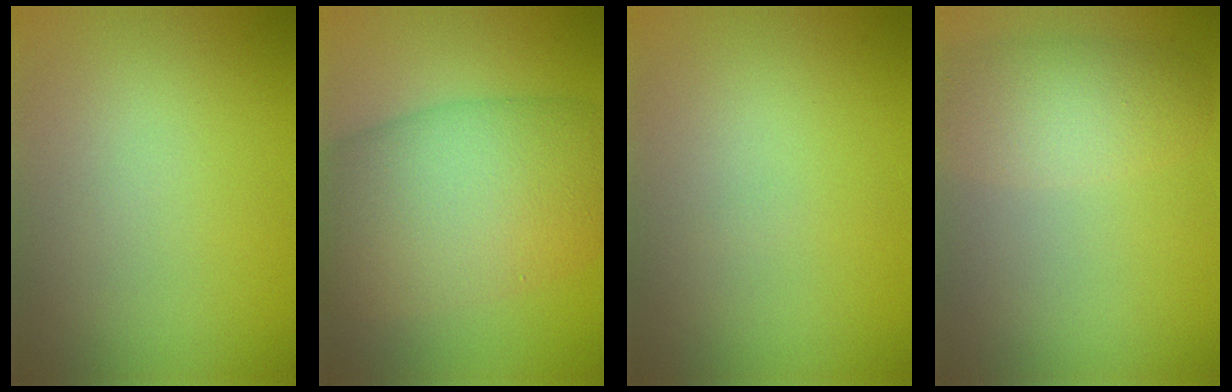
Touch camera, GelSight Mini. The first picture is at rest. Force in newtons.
{"total": 11.7, "press": 11.7, "slide": 0.3}
{"total": 0.0}
{"total": 3.8, "press": 3.8, "slide": 0.2}